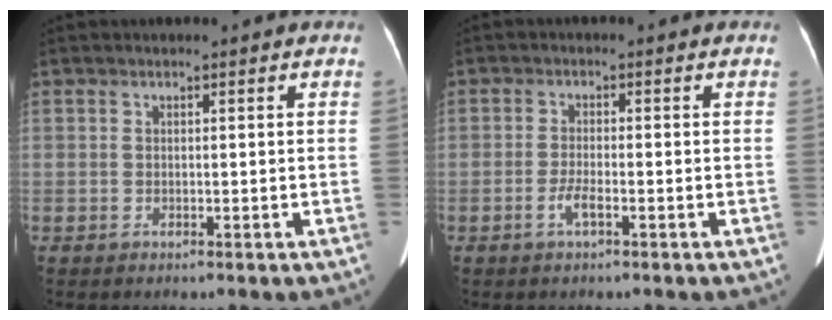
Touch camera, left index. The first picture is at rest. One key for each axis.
{"total": 2.2, "fx": -1.3, "fy": 0.2, "fz": 1.8, "tx": -0.043, "ty": -0.004, "tz": -0.027}